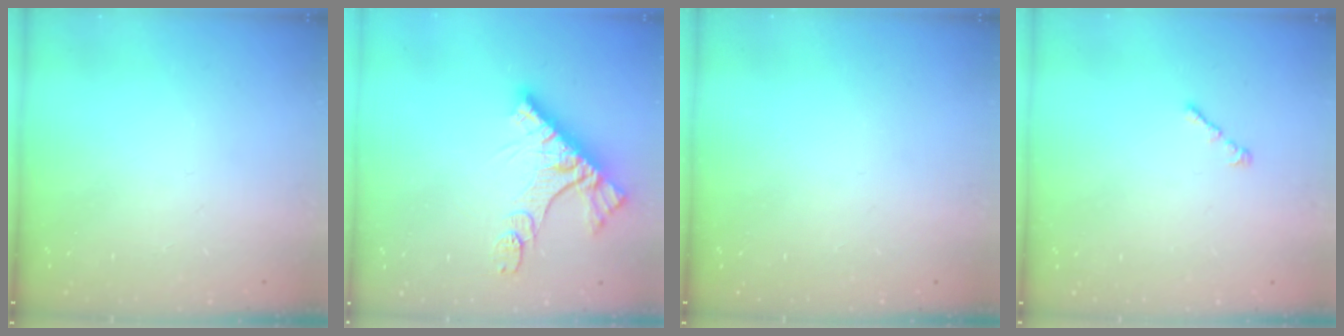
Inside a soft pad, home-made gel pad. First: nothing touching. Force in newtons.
{"total": 11.4, "press": 11.4, "slide": 0.3}
{"total": 0.0}
{"total": 1.0, "press": 0.9, "slide": 0.5}